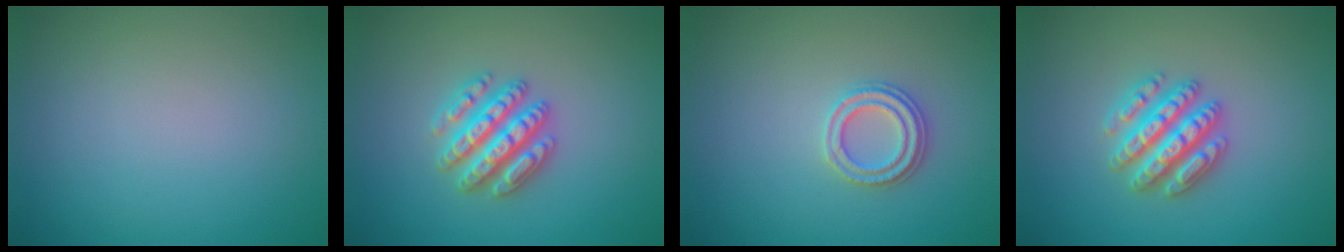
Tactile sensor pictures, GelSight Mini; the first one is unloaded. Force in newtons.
{"total": 4.6, "press": 4.6, "slide": 0.8}
{"total": 2.4, "press": 2.3, "slide": 0.6}
{"total": 4.7, "press": 4.6, "slide": 0.9}